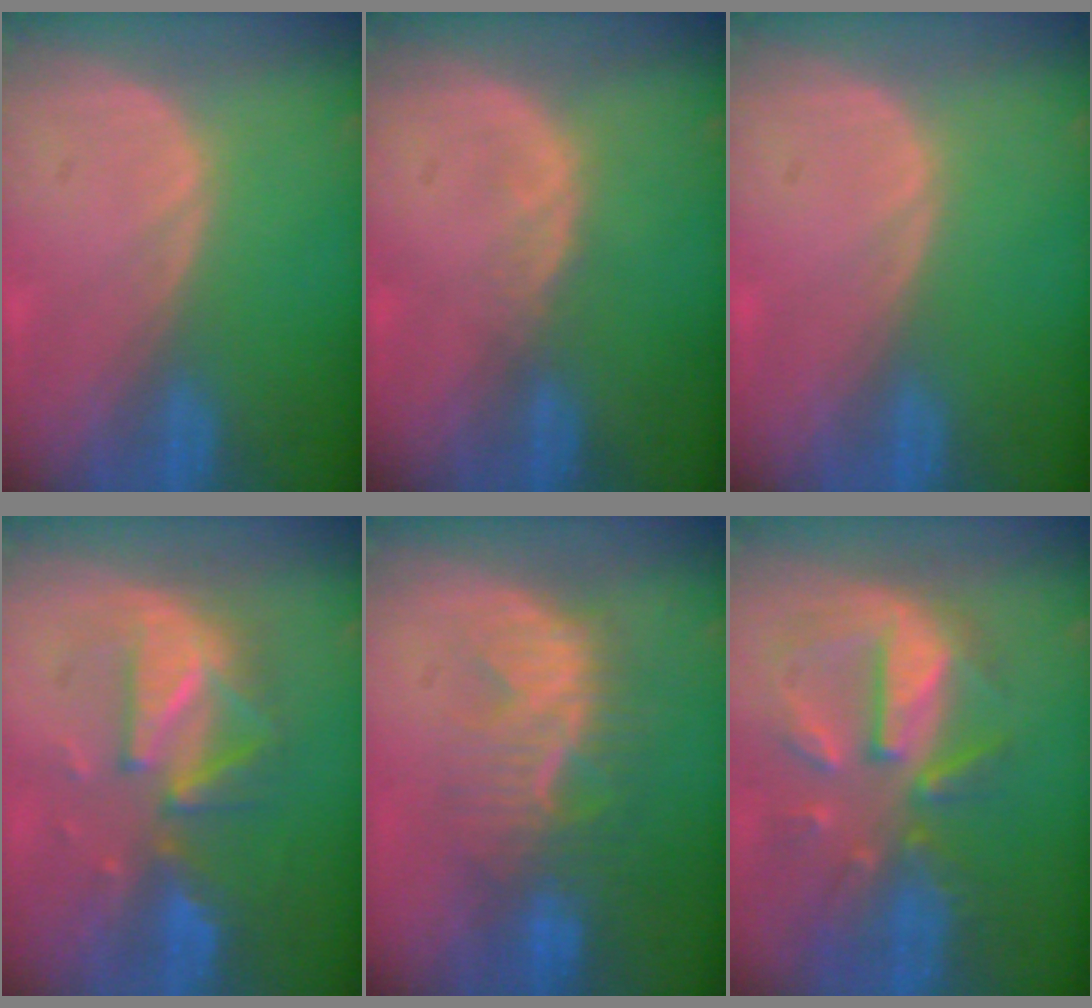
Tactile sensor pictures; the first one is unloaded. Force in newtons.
{"total": 1.1, "press": 1.1, "slide": 0.2}
{"total": 0.0}
{"total": 8.3, "press": 8.3, "slide": 0.6}
{"total": 9.0, "press": 8.3, "slide": 3.4}
{"total": 10.1, "press": 9.2, "slide": 4.3}